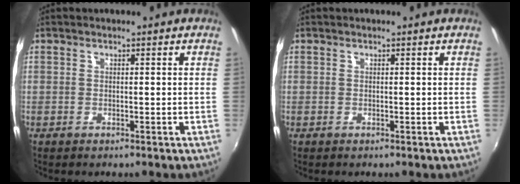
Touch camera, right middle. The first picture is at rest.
{"total": 0.0}